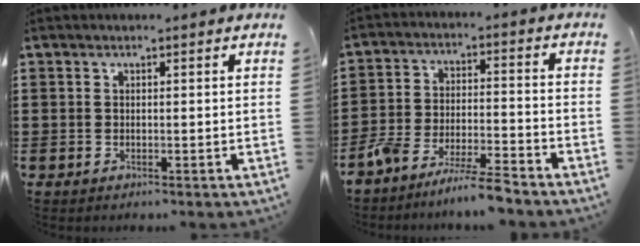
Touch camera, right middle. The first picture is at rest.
{"total": 7.2, "force": [-6.9, 0.0, 1.9], "torque": [-0.038, 0.002, -0.135]}